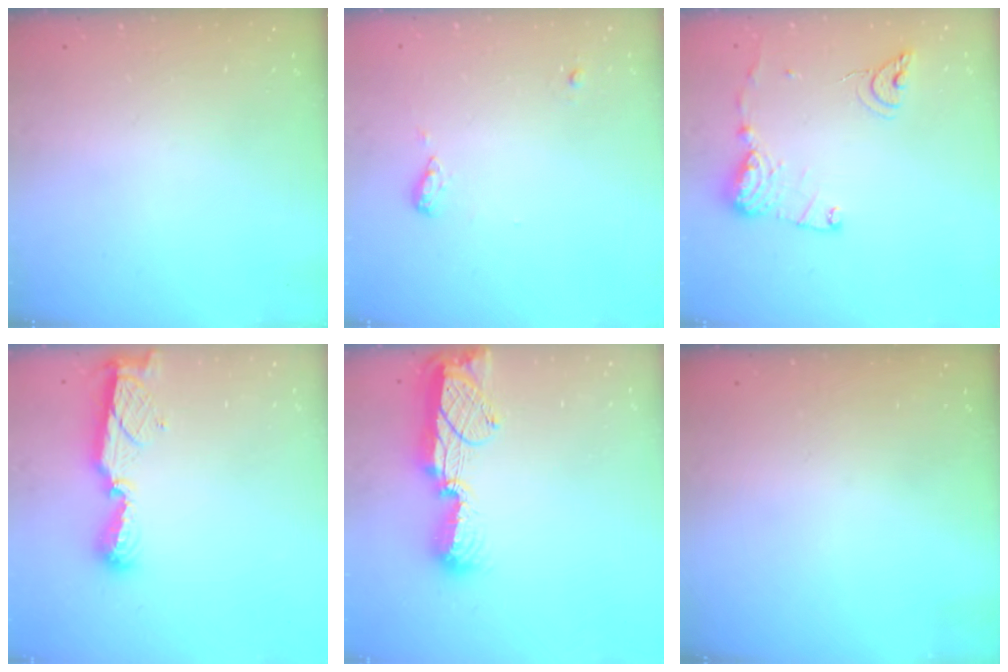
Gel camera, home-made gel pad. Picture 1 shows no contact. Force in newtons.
{"total": 7.0, "press": 6.3, "slide": 2.9}
{"total": 12.7, "press": 12.6, "slide": 1.4}
{"total": 8.9, "press": 8.9, "slide": 0.1}
{"total": 12.4, "press": 12.3, "slide": 1.2}
{"total": 0.0}